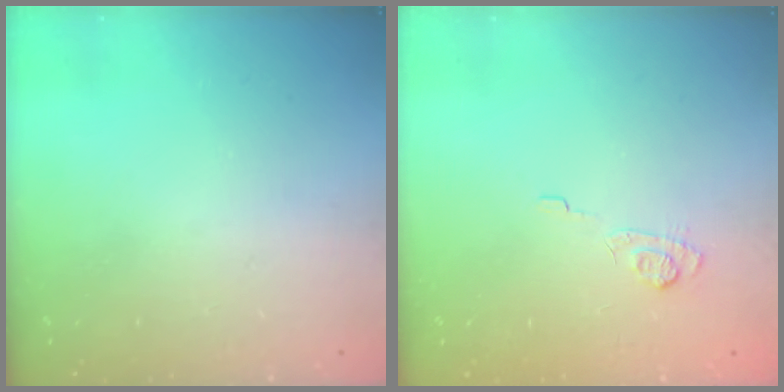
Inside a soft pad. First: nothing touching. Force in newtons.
{"total": 8.2, "press": 8.0, "slide": 1.5}